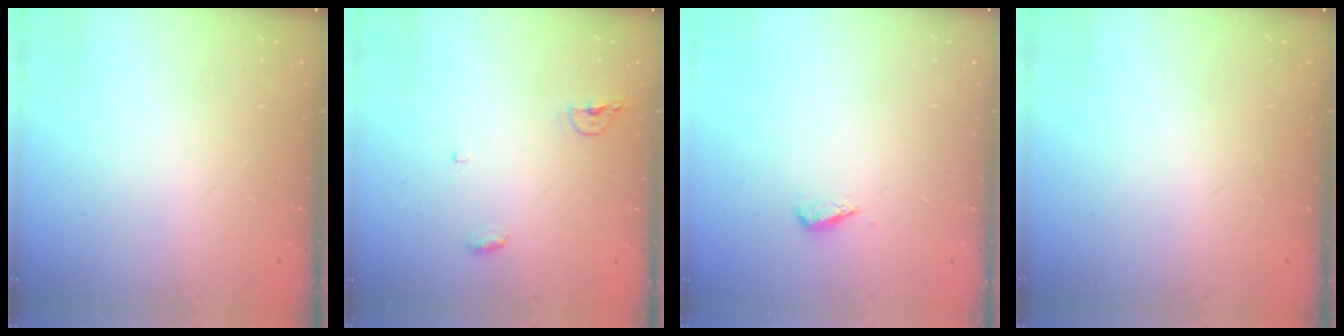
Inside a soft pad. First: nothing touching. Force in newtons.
{"total": 4.8, "press": 4.7, "slide": 1.1}
{"total": 3.0, "press": 2.9, "slide": 0.6}
{"total": 0.0}